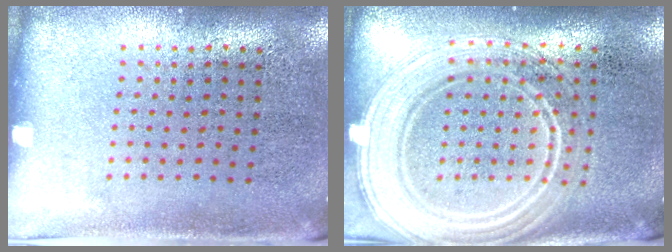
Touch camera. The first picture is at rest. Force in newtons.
{"total": 2.9, "press": 2.8, "slide": 0.4}